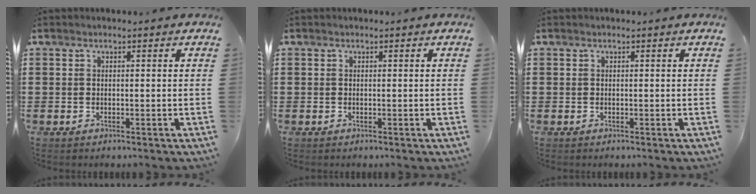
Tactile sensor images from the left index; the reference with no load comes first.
{"total": 0.0}
{"total": 0.0}